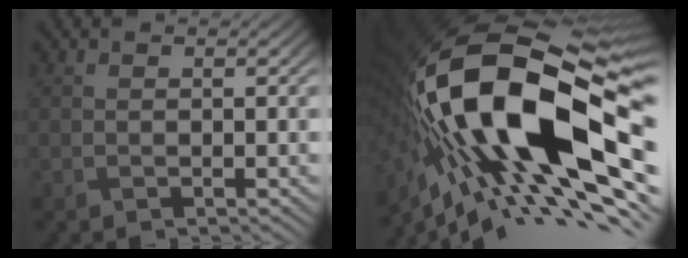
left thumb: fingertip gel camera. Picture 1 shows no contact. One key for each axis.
{"total": 22.7, "fx": -2.8, "fy": 11.4, "fz": 19.4, "tx": -0.407, "ty": -0.026, "tz": -0.048}